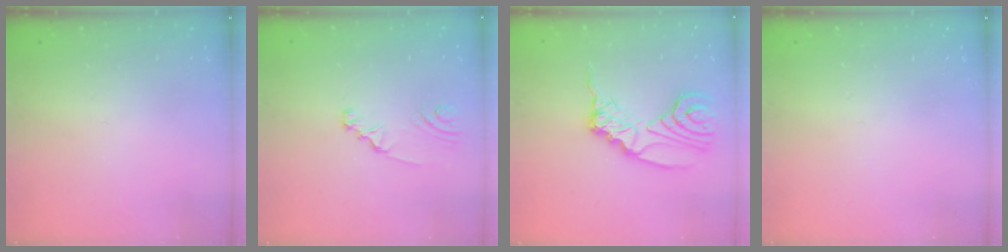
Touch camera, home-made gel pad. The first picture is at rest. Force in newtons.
{"total": 2.4, "press": 2.4, "slide": 0.1}
{"total": 14.9, "press": 14.8, "slide": 1.9}
{"total": 0.0}